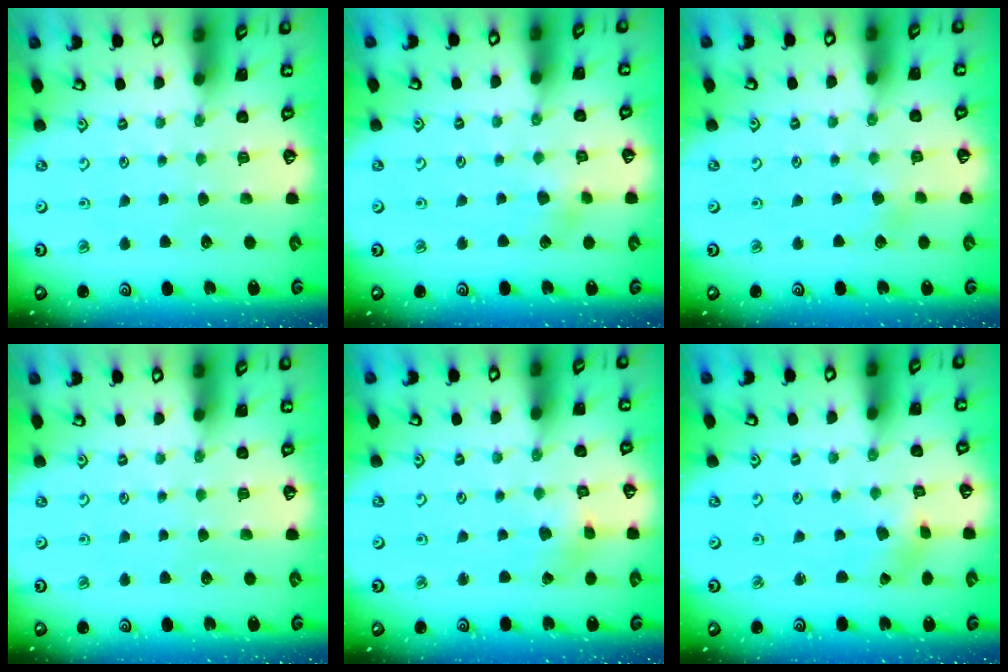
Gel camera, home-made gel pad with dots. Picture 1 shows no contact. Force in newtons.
{"total": 4.3, "press": 4.3, "slide": 0.4}
{"total": 2.7, "press": 2.7, "slide": 0.4}
{"total": 0.0}
{"total": 1.5, "press": 1.4, "slide": 0.2}
{"total": 2.2, "press": 2.1, "slide": 0.6}